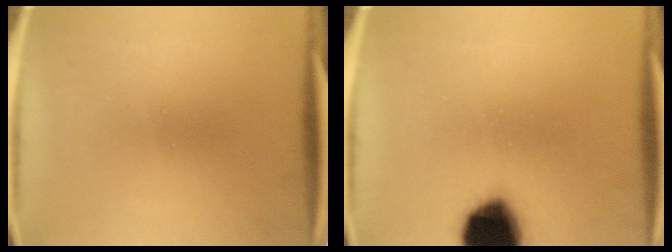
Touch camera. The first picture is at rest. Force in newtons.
{"total": 17.6}